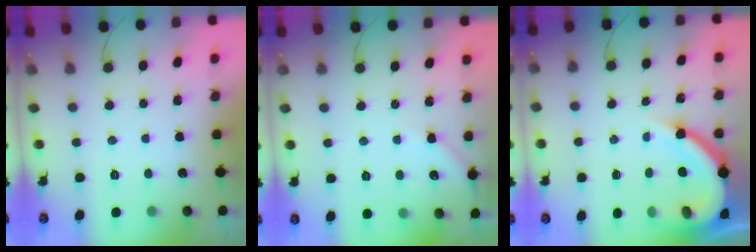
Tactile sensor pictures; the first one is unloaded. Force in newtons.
{"total": 2.9, "press": 2.9, "slide": 0.4}
{"total": 13.3, "press": 13.2, "slide": 1.5}